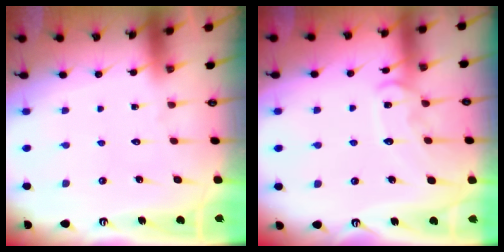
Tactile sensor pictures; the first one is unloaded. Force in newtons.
{"total": 10.9, "press": 10.8, "slide": 0.9}